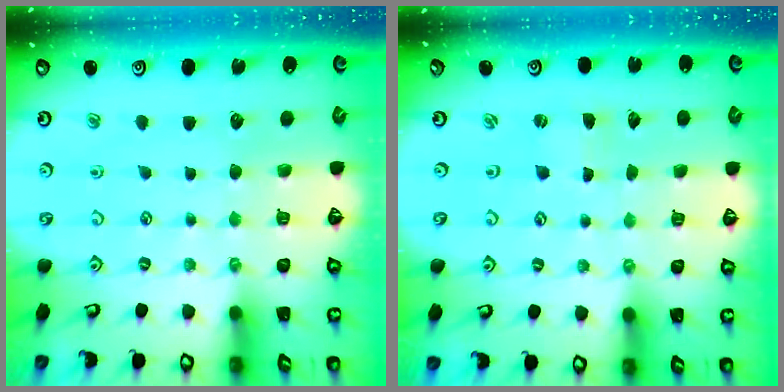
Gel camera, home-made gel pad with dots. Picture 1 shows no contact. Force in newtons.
{"total": 1.3, "press": 1.2, "slide": 0.2}